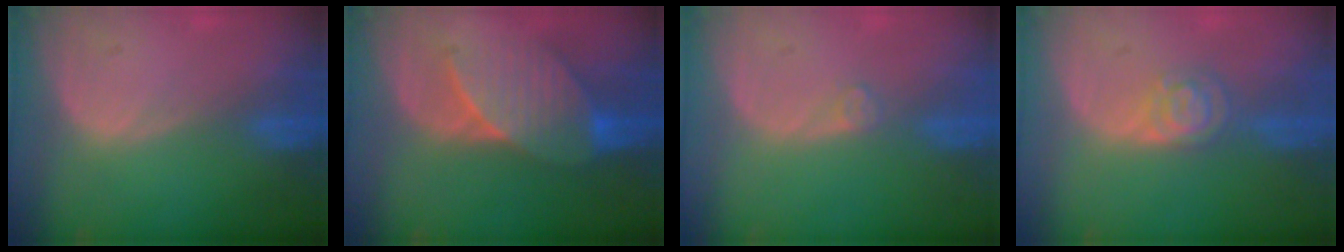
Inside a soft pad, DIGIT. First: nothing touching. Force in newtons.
{"total": 7.5, "press": 7.4, "slide": 0.5}
{"total": 1.2, "press": 1.2, "slide": 0.3}
{"total": 4.6, "press": 3.9, "slide": 2.4}